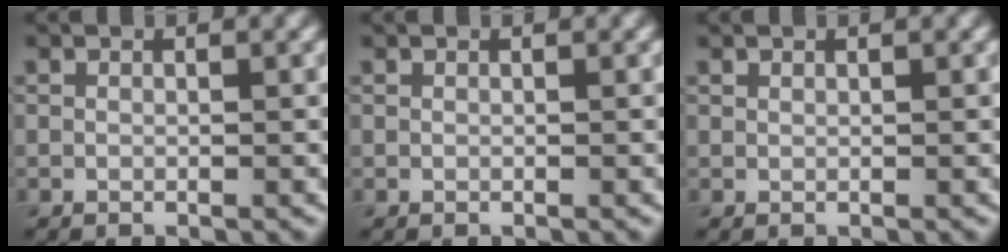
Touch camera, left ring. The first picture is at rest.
{"total": 0.0}
{"total": 0.5, "force": [0.5, 0.1, 0.1], "torque": [0.000, 0.001, 0.011]}